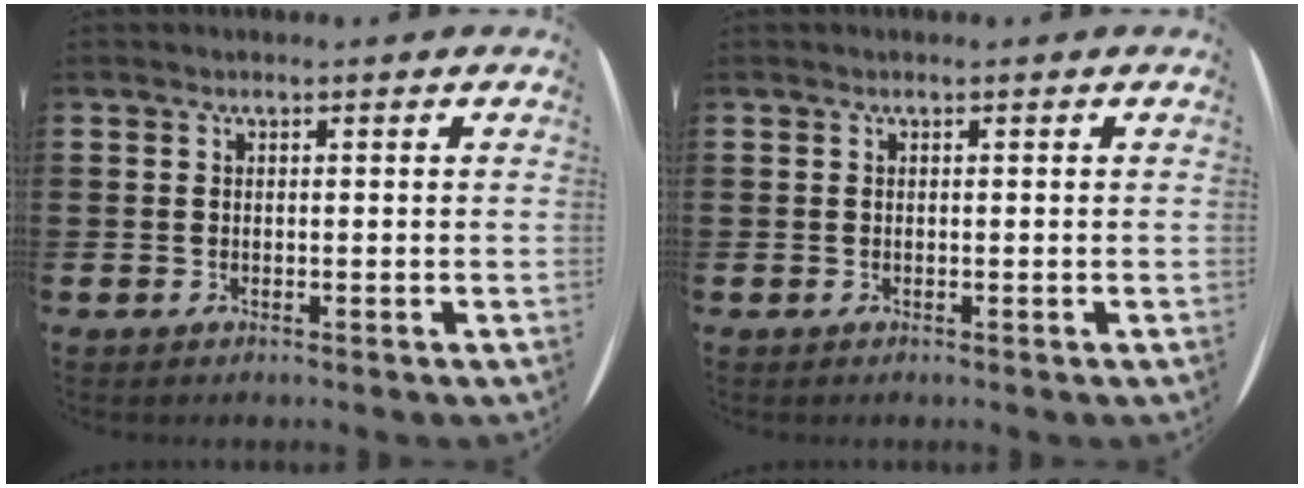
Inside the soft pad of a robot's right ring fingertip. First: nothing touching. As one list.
[{"total": 0.0}]